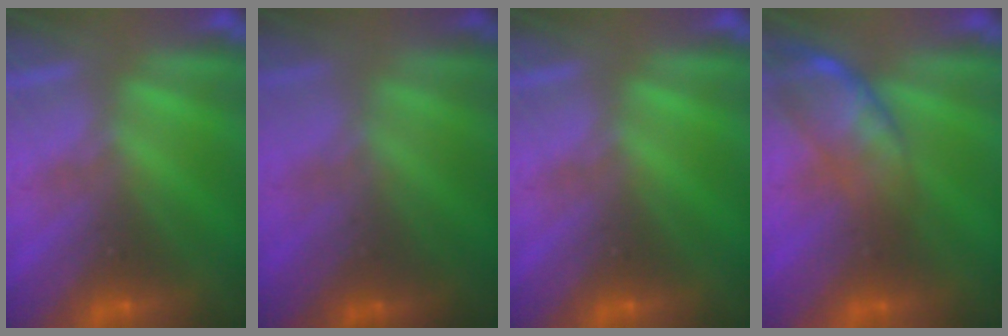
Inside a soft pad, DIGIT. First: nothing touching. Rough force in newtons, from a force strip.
{"total": 1.4}
{"total": 0.0}
{"total": 2.6}